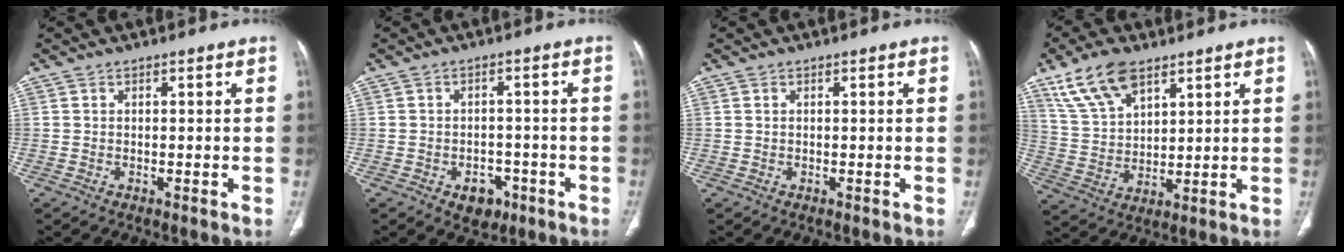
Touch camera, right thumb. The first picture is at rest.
{"total": 5.3, "force": [-2.6, 3.8, 2.6], "torque": [-0.013, 0.018, -0.029]}
{"total": 0.0}
{"total": 11.8, "force": [7.6, 5.7, 7.0], "torque": [-0.125, -0.022, 0.156]}